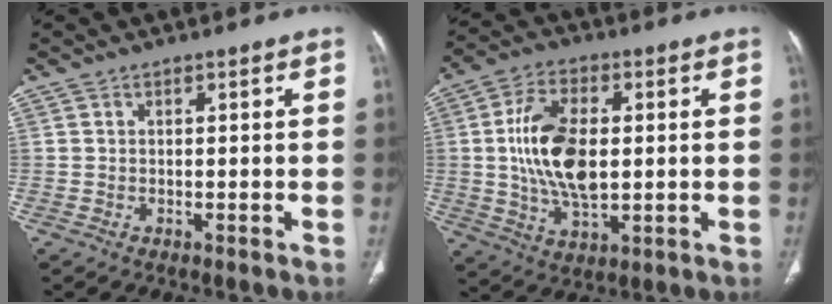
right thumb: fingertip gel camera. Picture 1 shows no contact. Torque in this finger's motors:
{"motor_torque": [2.62, 2.39, 1.31, -0.67, 0.17]}